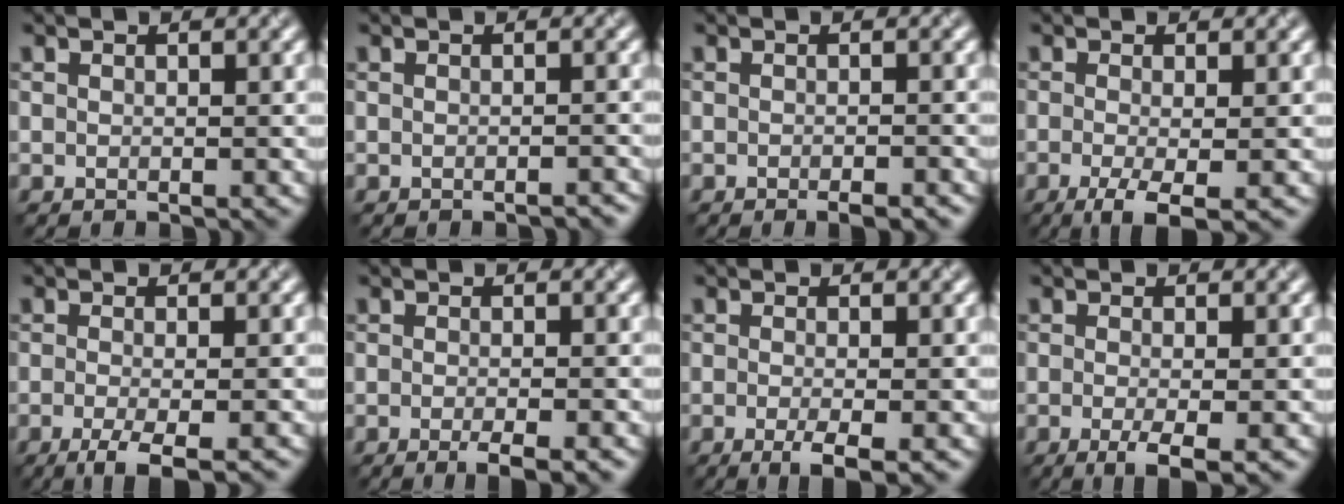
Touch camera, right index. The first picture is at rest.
{"total": 0.9, "force": [-0.9, 0.1, 0.2], "torque": [0.002, 0.003, -0.012]}
{"total": 1.7, "force": [-1.1, 0.3, 1.2], "torque": [-0.013, -0.003, -0.015]}
{"total": 3.6, "force": [-1.4, 0.8, 3.2], "torque": [-0.061, -0.006, -0.029]}
{"total": 3.4, "force": [-1.7, 0.7, 2.8], "torque": [-0.048, -0.006, -0.038]}
{"total": 2.7, "force": [-1.3, 0.5, 2.3], "torque": [-0.031, -0.004, -0.024]}
{"total": 3.0, "force": [-1.2, 0.7, 2.7], "torque": [-0.048, -0.009, -0.023]}
{"total": 3.3, "force": [-1.2, 0.7, 3.0], "torque": [-0.053, -0.010, -0.023]}